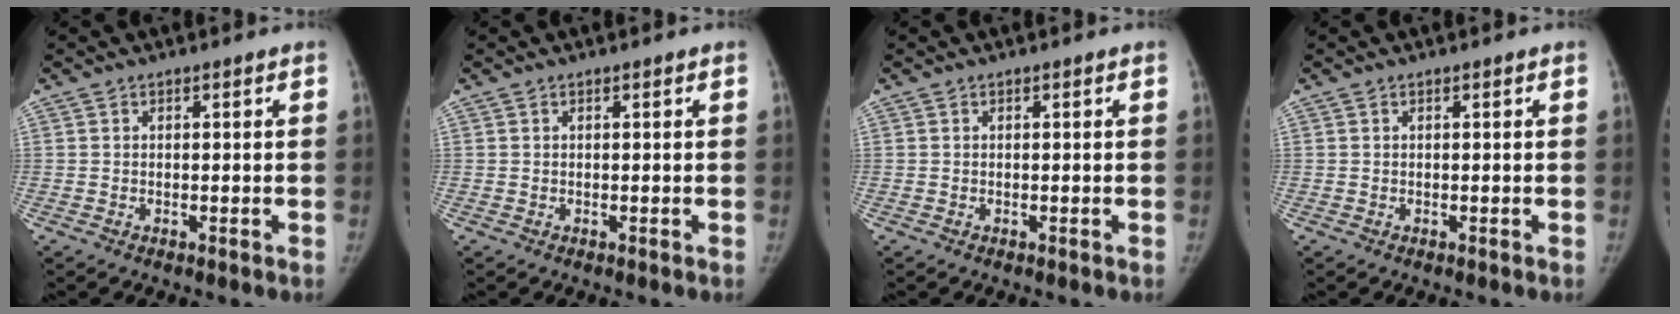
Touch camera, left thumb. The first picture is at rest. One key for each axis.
{"total": 0.0}
{"total": 0.0}
{"total": 0.0}